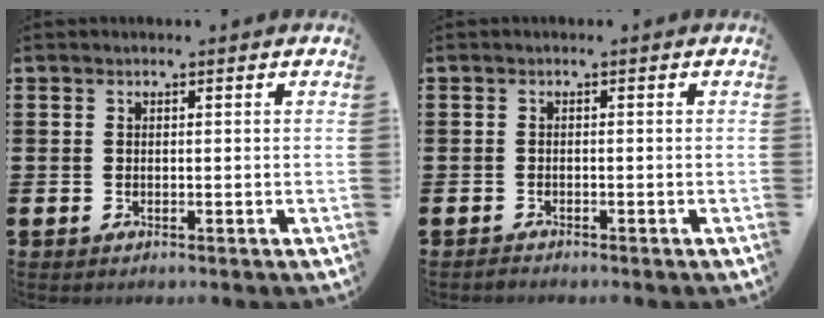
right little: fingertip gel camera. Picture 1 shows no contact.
{"total": 0.6, "force": [-0.6, 0.1, 0.0], "torque": [-0.003, -0.002, -0.013]}